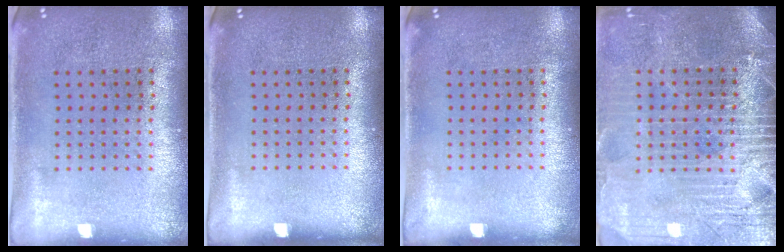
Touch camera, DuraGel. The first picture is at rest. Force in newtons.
{"total": 0.0}
{"total": 0.0}
{"total": 4.0, "press": 3.6, "slide": 1.8}